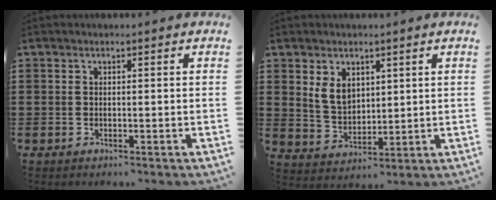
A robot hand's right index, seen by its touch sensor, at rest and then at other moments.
{"total": 5.0, "force": [2.2, 3.4, 2.8], "torque": [-0.068, 0.010, 0.041]}